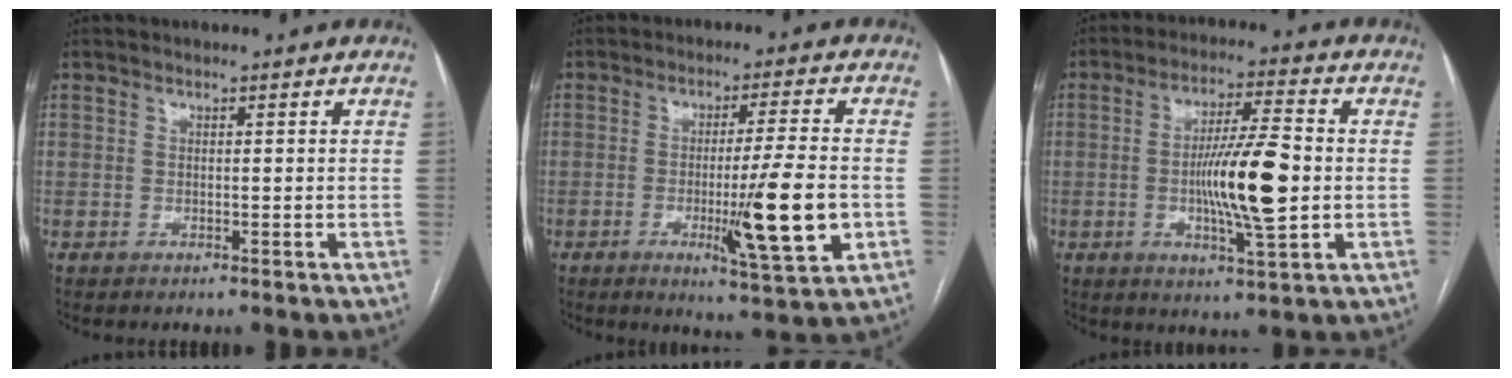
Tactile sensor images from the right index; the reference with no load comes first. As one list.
[{"total": 11.8, "force": [-2.7, -0.2, 11.5], "torque": [-0.178, -0.026, -0.045]}, {"total": 12.0, "force": [-1.1, 1.2, 11.9], "torque": [-0.209, -0.003, -0.021]}]